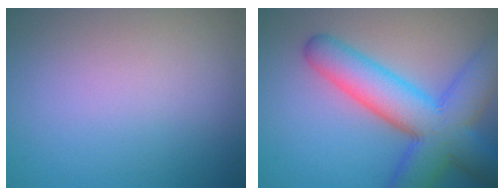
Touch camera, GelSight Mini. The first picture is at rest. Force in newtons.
{"total": 9.3, "press": 9.3, "slide": 0.3}